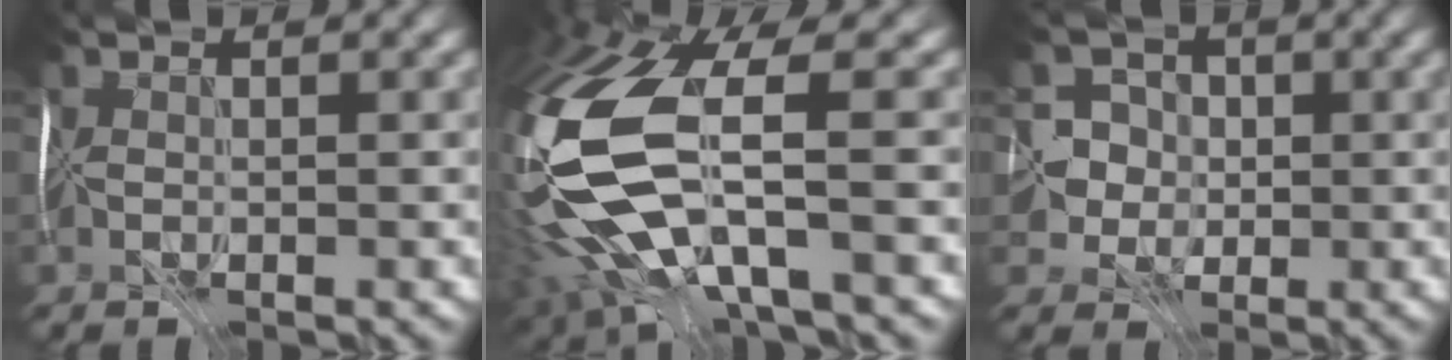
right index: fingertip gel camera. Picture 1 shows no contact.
{"total": 11.5, "force": [-1.5, 4.9, 10.4], "torque": [-0.255, -0.013, -0.021]}
{"total": 3.6, "force": [0.0, 3.6, 0.1], "torque": [0.024, 0.022, -0.017]}